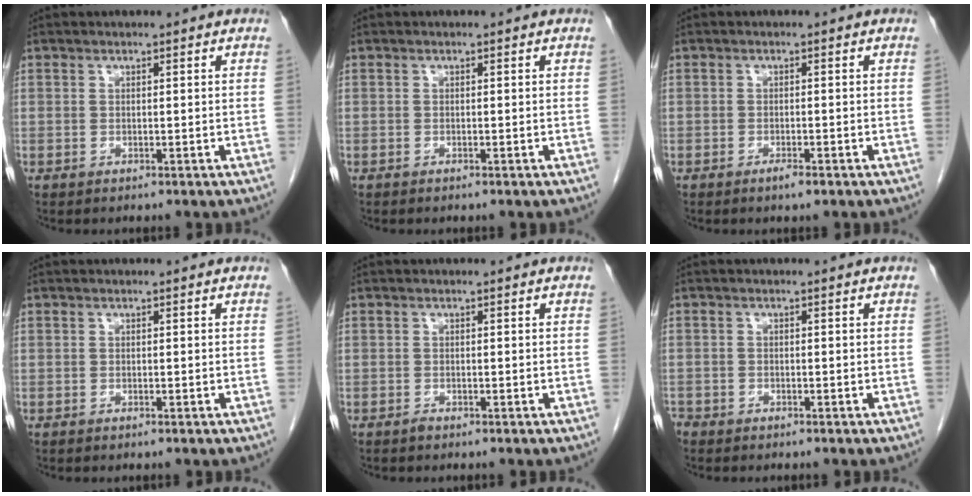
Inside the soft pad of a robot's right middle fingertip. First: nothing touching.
{"total": 0.0}
{"total": 2.3, "force": [-1.4, 0.4, 1.8], "torque": [-0.029, -0.001, -0.022]}
{"total": 0.0}
{"total": 0.5, "force": [-0.5, 0.1, 0.1], "torque": [-0.004, -0.001, -0.009]}
{"total": 2.3, "force": [-1.9, 1.1, 0.4], "torque": [-0.007, 0.001, -0.033]}